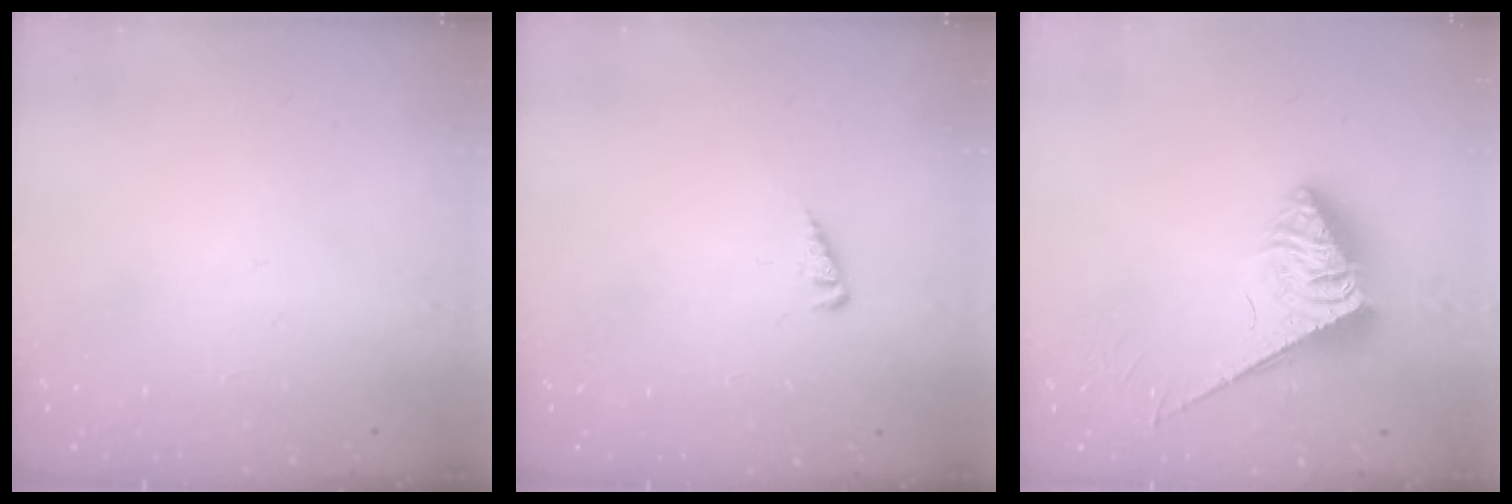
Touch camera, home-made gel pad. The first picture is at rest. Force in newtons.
{"total": 1.9, "press": 1.8, "slide": 0.3}
{"total": 3.9, "press": 3.8, "slide": 0.4}